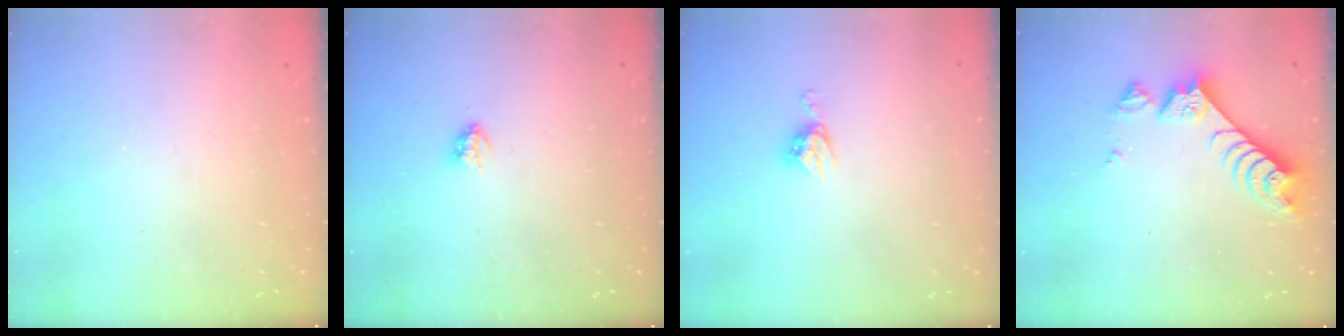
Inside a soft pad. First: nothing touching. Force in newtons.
{"total": 2.9, "press": 2.8, "slide": 0.4}
{"total": 5.2, "press": 5.2, "slide": 0.0}
{"total": 8.8, "press": 8.8, "slide": 0.6}